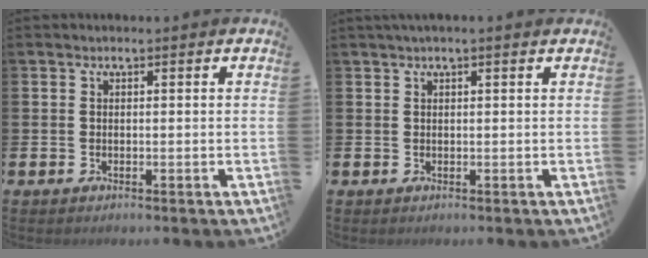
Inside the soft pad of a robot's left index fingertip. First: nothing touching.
{"total": 0.8, "force": [0.6, -0.1, 0.6], "torque": [-0.009, 0.001, 0.010]}